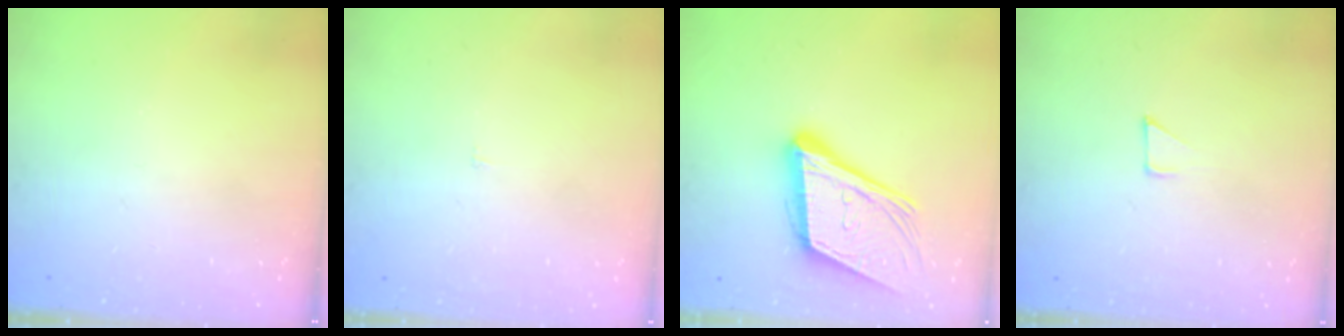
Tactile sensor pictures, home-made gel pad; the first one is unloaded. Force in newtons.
{"total": 1.8, "press": 1.8, "slide": 0.1}
{"total": 18.8, "press": 18.4, "slide": 4.2}
{"total": 2.8, "press": 2.8, "slide": 0.2}